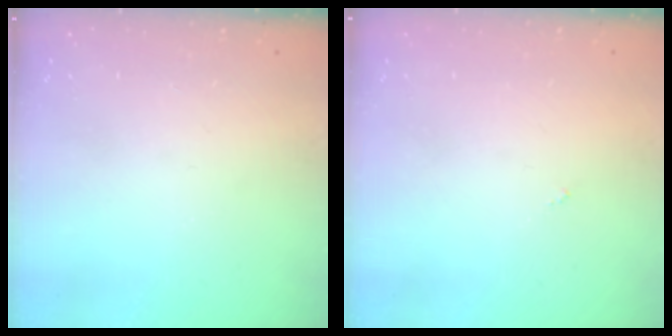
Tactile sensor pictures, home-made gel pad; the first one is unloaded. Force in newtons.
{"total": 0.0}